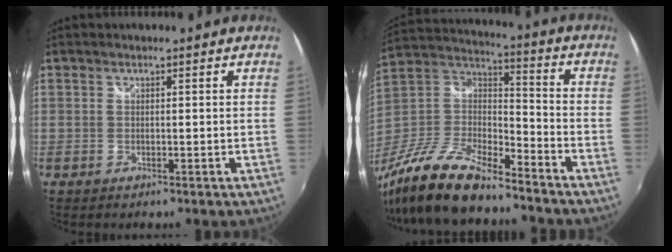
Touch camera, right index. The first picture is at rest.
{"total": 21.3, "force": [-16.3, 5.9, 12.4], "torque": [-0.269, -0.021, -0.303]}